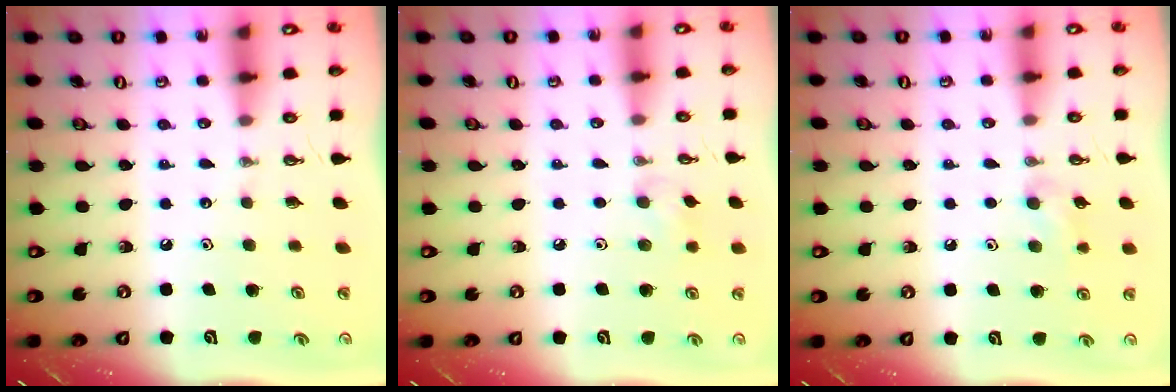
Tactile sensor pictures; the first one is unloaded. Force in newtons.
{"total": 6.5, "press": 6.3, "slide": 1.3}
{"total": 8.2, "press": 7.4, "slide": 3.4}